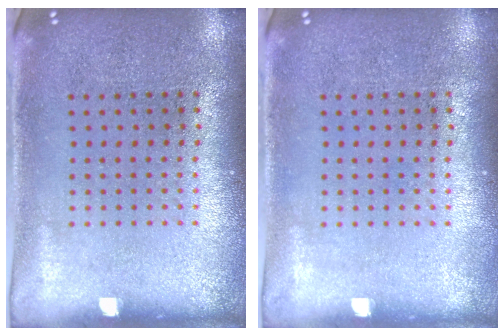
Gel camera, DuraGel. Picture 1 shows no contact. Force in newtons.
{"total": 0.0}